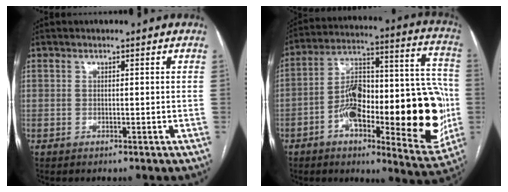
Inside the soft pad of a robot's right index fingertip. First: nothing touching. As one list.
[{"total": 28.2, "force": [-6.0, 8.5, 26.2], "torque": [-0.328, 0.025, -0.076]}]